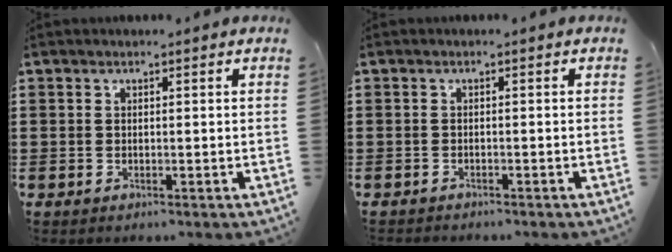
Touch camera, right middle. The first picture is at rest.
{"total": 0.7, "force": [-0.7, 0.1, 0.0], "torque": [-0.001, 0.001, -0.015]}